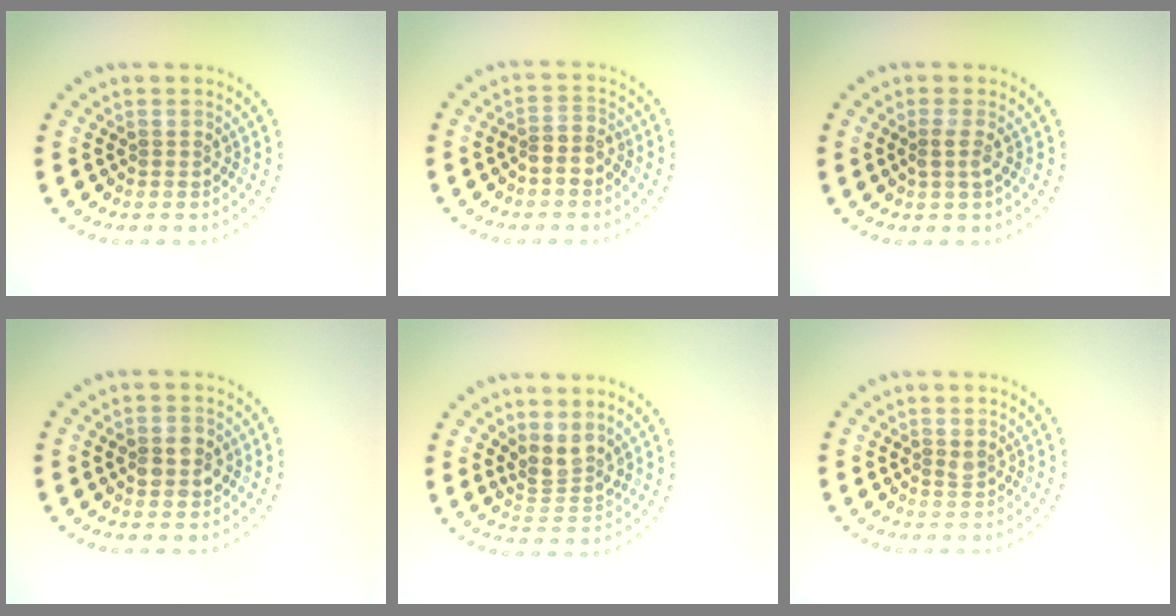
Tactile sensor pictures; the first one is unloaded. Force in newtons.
{"total": 2.2, "press": 1.9, "slide": 1.1}
{"total": 1.3, "press": 1.0, "slide": 0.7}
{"total": 2.2, "press": 2.2, "slide": 0.1}
{"total": 2.7, "press": 2.1, "slide": 1.7}
{"total": 0.7, "press": 0.6, "slide": 0.5}